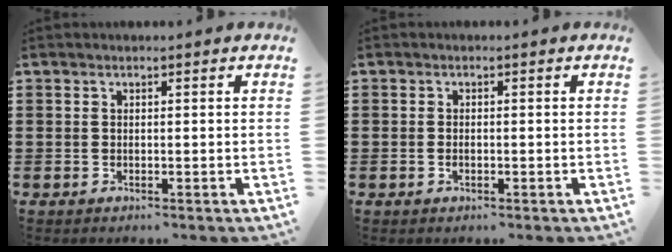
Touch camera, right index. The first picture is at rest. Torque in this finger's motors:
{"motor_torque": [0.77, 1.37, 0.00, -0.01]}